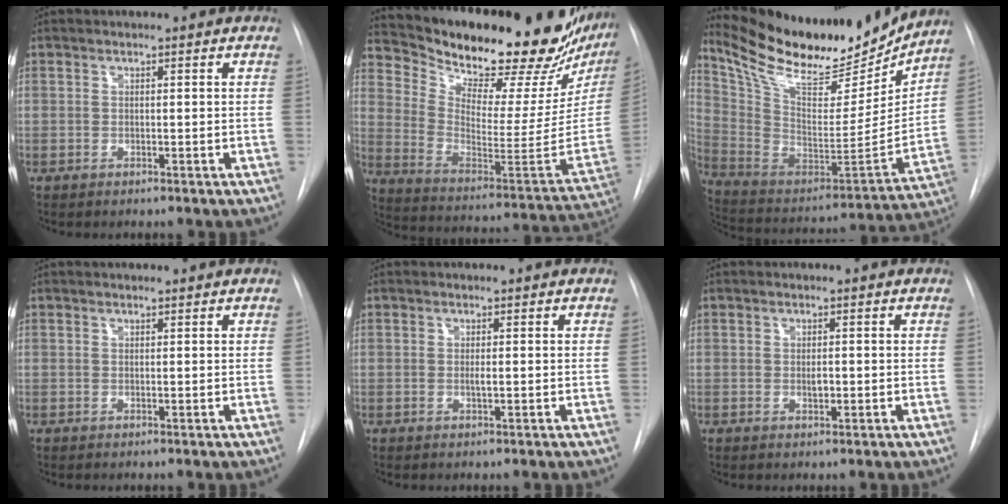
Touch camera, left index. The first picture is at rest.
{"total": 31.4, "force": [27.0, 6.5, 14.6], "torque": [-0.251, -0.082, 0.371]}
{"total": 24.8, "force": [21.7, 6.1, 10.2], "torque": [-0.191, -0.034, 0.345]}
{"total": 2.3, "force": [2.2, 0.3, 0.7], "torque": [-0.009, 0.023, 0.029]}
{"total": 0.6, "force": [0.1, 0.0, 0.6], "torque": [-0.016, -0.003, 0.000]}
{"total": 1.0, "force": [0.0, 0.5, 0.8], "torque": [-0.015, -0.001, 0.001]}